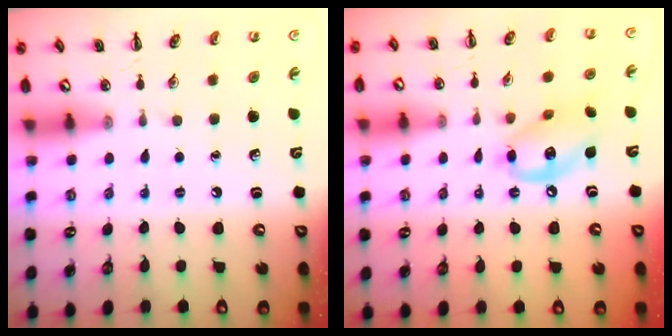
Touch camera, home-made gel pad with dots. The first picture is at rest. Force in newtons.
{"total": 13.4, "press": 13.1, "slide": 2.8}